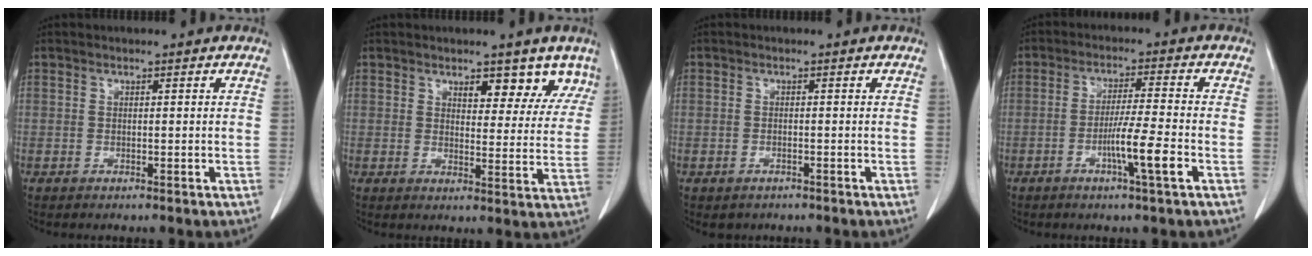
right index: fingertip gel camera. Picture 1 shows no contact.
{"total": 6.3, "force": [4.8, 2.7, 3.1], "torque": [-0.016, -0.009, 0.056]}
{"total": 1.2, "force": [-0.7, 0.8, 0.5], "torque": [-0.013, 0.000, -0.005]}
{"total": 7.3, "force": [-2.8, -0.6, 6.7], "torque": [-0.117, -0.011, -0.052]}